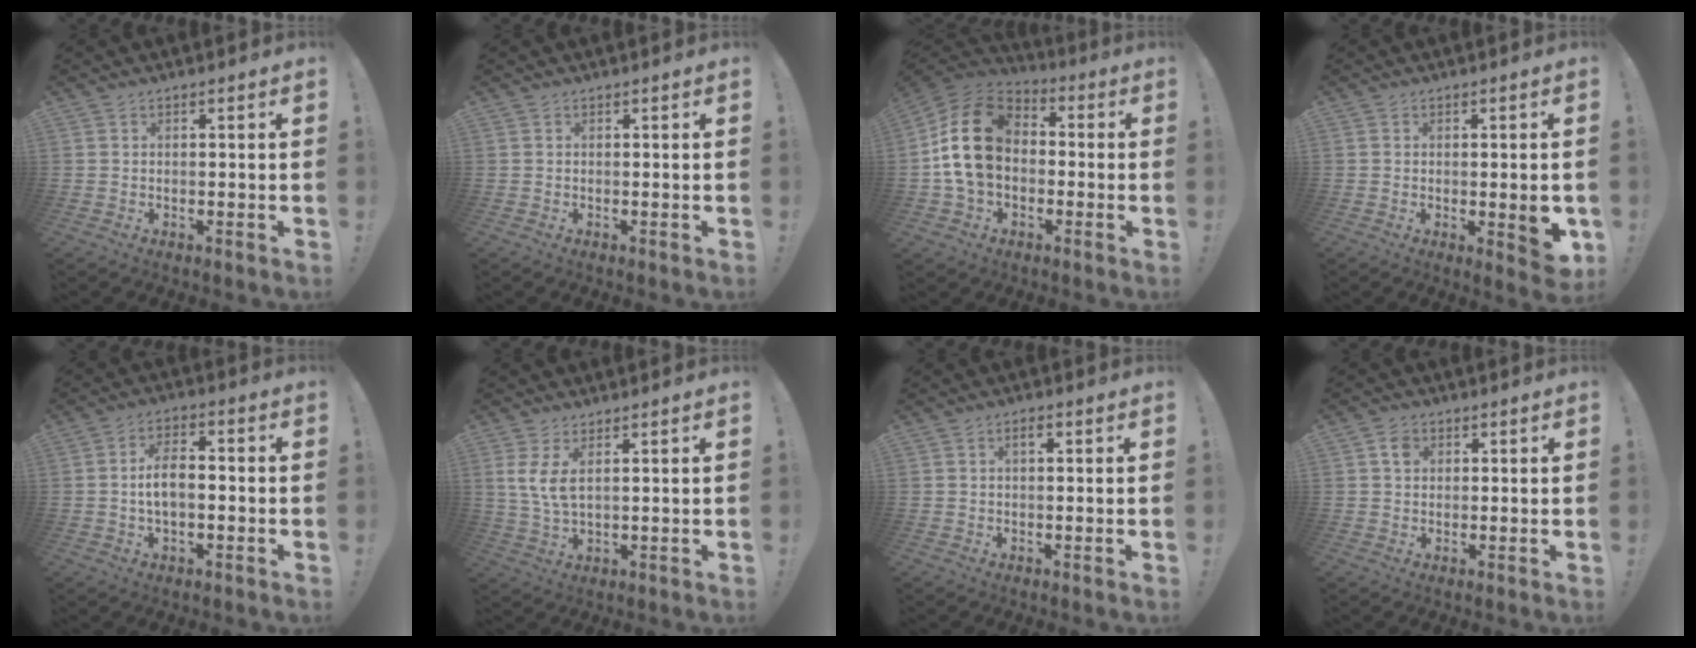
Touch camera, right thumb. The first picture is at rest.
{"total": 0.0}
{"total": 18.4, "force": [1.9, 13.4, 12.5], "torque": [-0.220, 0.022, 0.043]}
{"total": 5.0, "force": [-0.5, 1.6, 4.8], "torque": [-0.056, -0.007, -0.002]}
{"total": 7.1, "force": [-0.8, 3.8, 5.9], "torque": [-0.094, 0.004, -0.015]}
{"total": 6.2, "force": [2.6, 2.2, 5.1], "torque": [-0.098, -0.012, 0.047]}
{"total": 2.0, "force": [0.6, 0.8, 1.7], "torque": [-0.029, 0.005, 0.007]}
{"total": 3.5, "force": [1.2, 2.9, 1.6], "torque": [-0.021, 0.002, 0.020]}